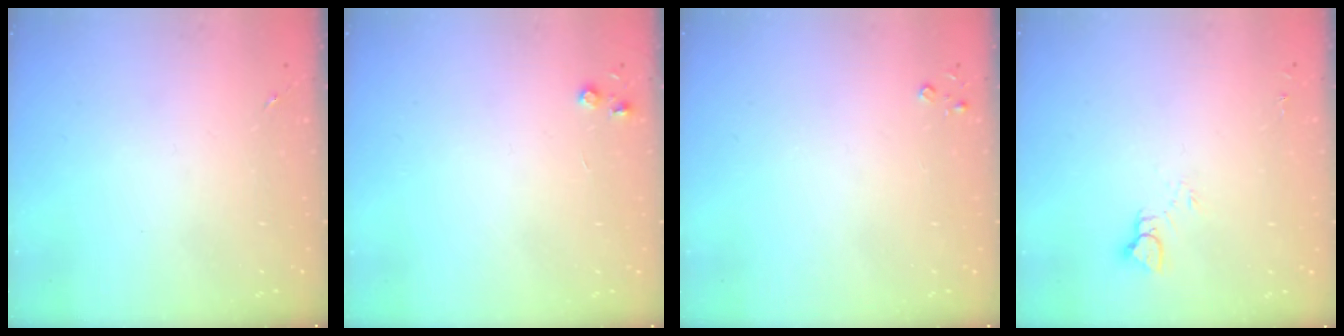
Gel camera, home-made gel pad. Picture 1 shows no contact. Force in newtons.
{"total": 3.8, "press": 3.7, "slide": 0.5}
{"total": 2.6, "press": 2.6, "slide": 0.3}
{"total": 5.3, "press": 5.3, "slide": 0.5}